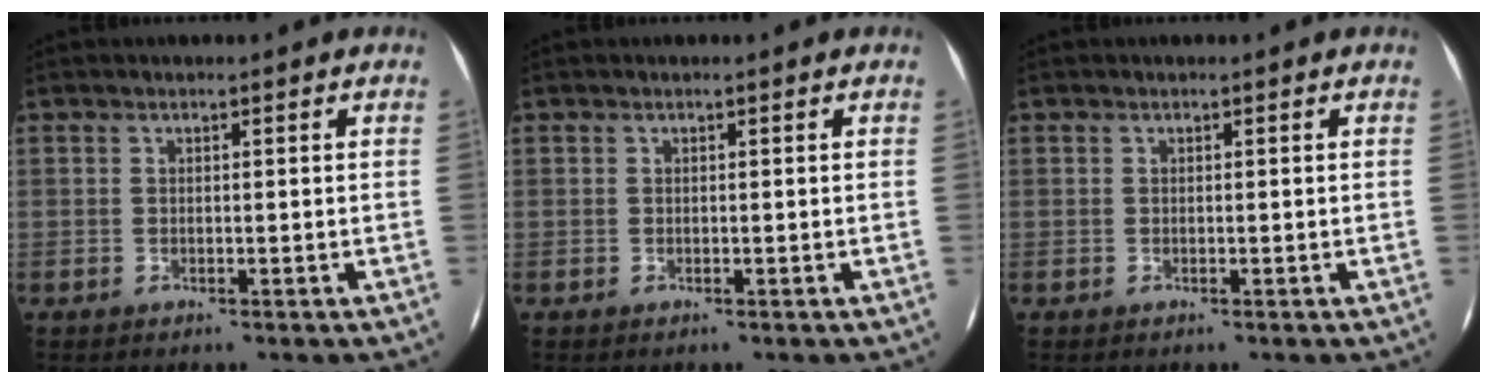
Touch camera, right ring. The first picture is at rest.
{"total": 0.0}
{"total": 0.0}